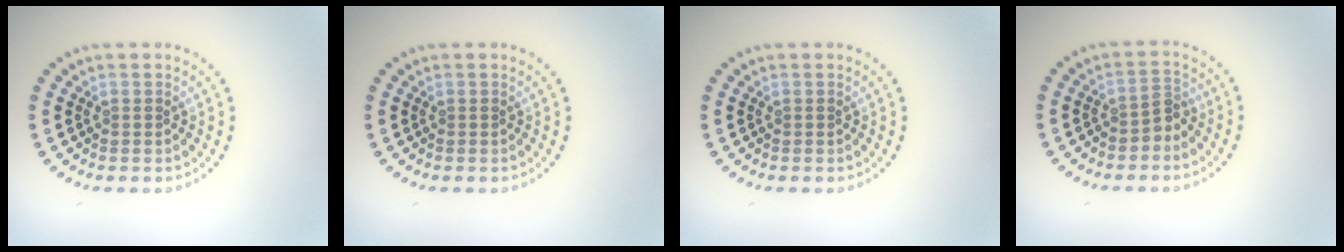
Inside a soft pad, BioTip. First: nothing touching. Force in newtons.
{"total": 0.0}
{"total": 0.0}
{"total": 1.5, "press": 1.2, "slide": 1.0}